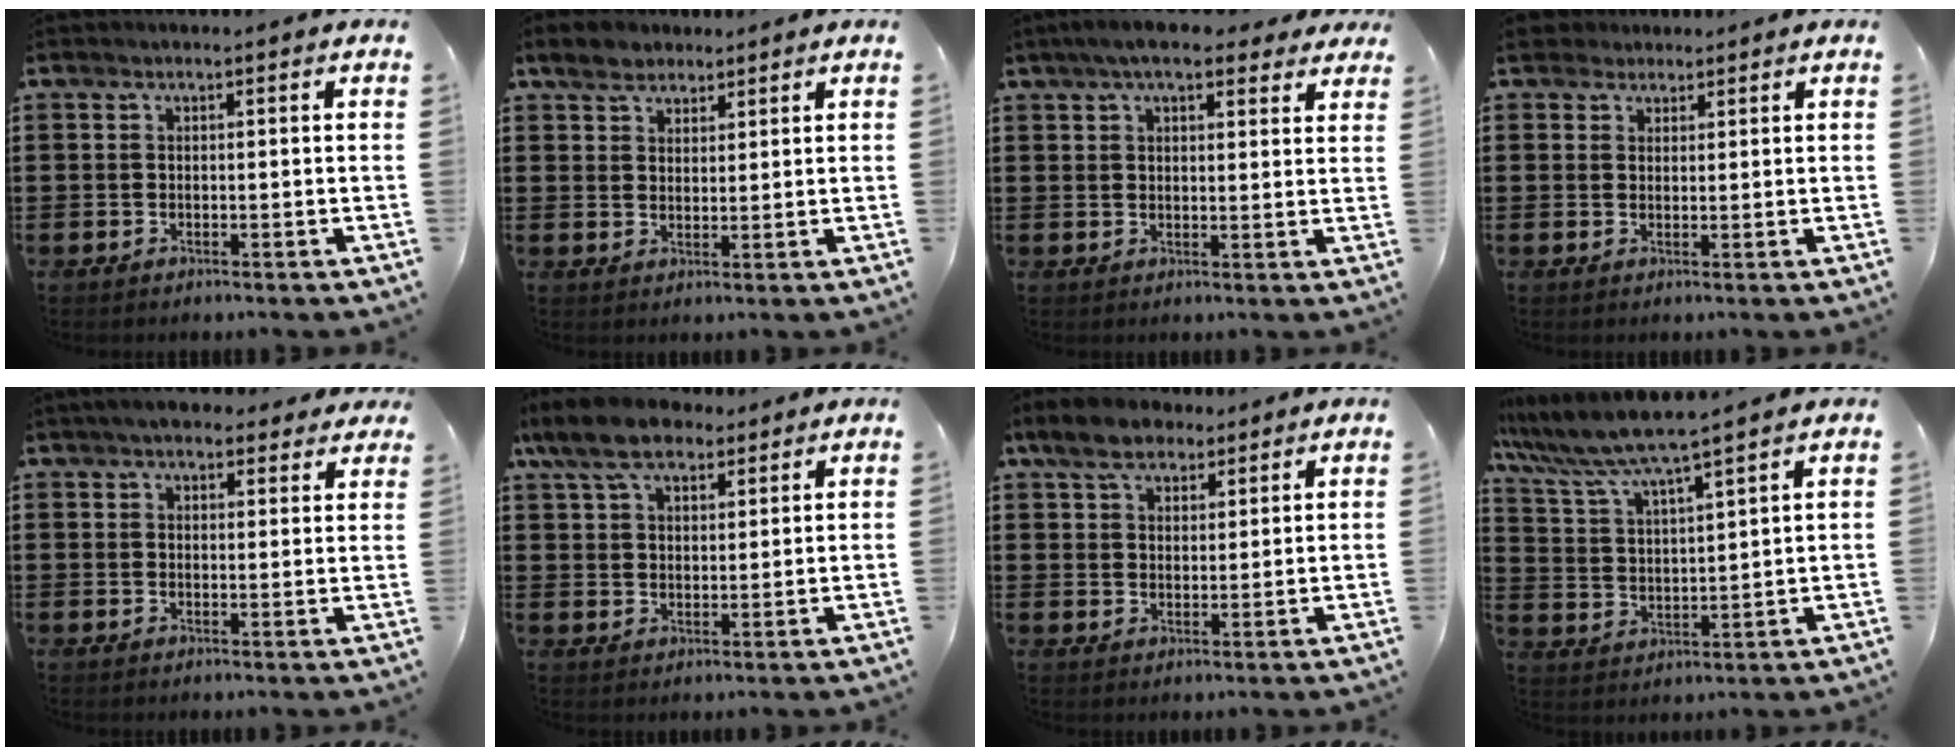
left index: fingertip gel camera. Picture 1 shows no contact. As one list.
[{"total": 4.1, "force": [2.9, 2.5, 1.4], "torque": [-0.033, 0.006, 0.053]}, {"total": 6.7, "force": [5.2, 1.7, 3.9], "torque": [-0.082, -0.002, 0.094]}, {"total": 2.5, "force": [2.0, 1.4, 0.2], "torque": [-0.005, 0.006, 0.037]}, {"total": 4.5, "force": [3.9, 1.4, 1.7], "torque": [-0.046, -0.001, 0.073]}, {"total": 8.9, "force": [6.5, 3.8, 4.6], "torque": [-0.102, -0.003, 0.121]}, {"total": 6.6, "force": [4.9, 3.3, 2.9], "torque": [-0.067, 0.001, 0.090]}, {"total": 6.7, "force": [5.9, -0.5, 3.1], "torque": [-0.087, -0.035, 0.099]}]